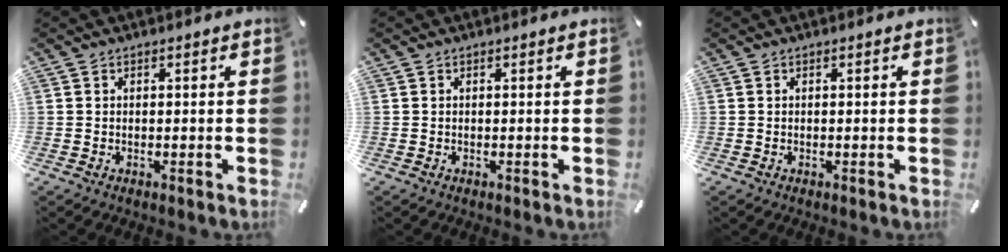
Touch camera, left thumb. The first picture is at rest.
{"total": 0.0}
{"total": 0.0}